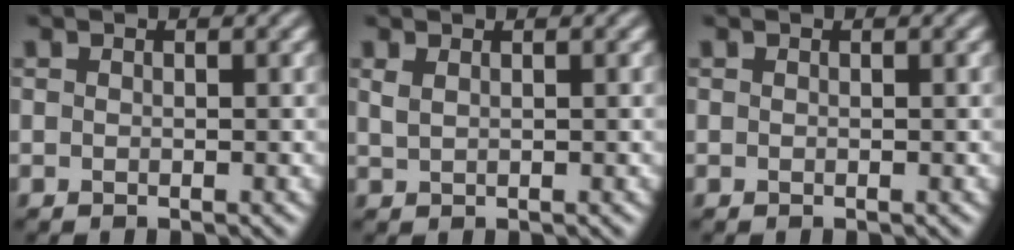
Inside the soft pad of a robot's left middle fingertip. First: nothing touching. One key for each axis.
{"total": 0.9, "fx": 0.6, "fy": 0.3, "fz": 0.6, "tx": -0.014, "ty": 0.001, "tz": 0.016}
{"total": 0.0}